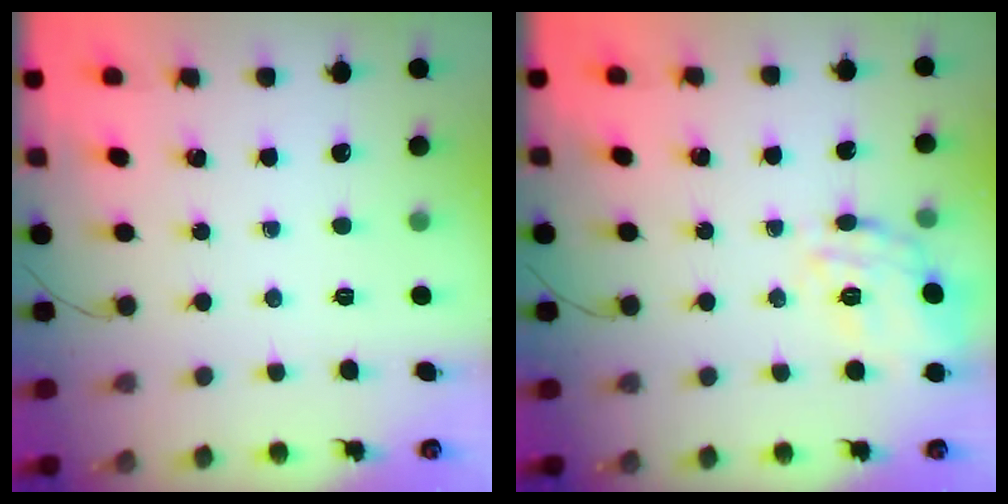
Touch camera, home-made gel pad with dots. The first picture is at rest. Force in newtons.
{"total": 16.9, "press": 16.9, "slide": 0.6}